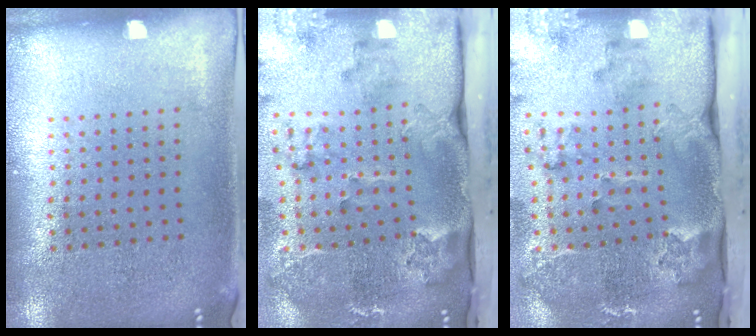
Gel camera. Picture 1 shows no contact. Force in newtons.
{"total": 3.6, "press": 2.6, "slide": 2.5}
{"total": 3.6, "press": 2.6, "slide": 2.5}